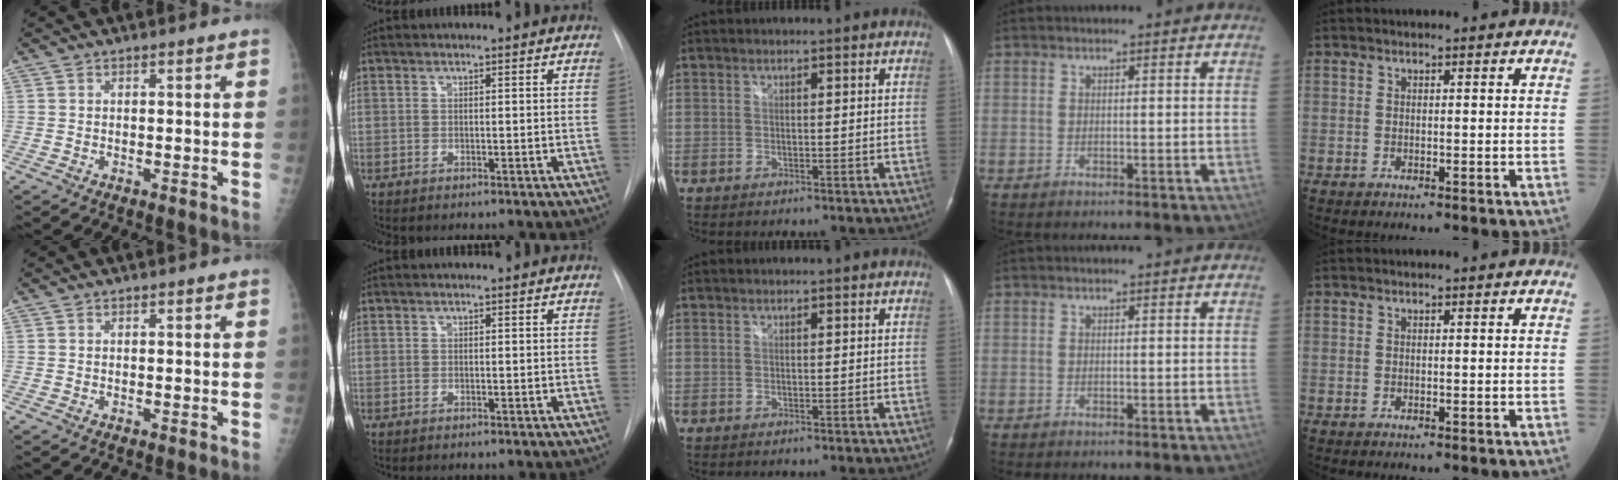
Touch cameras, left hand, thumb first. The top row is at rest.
{}